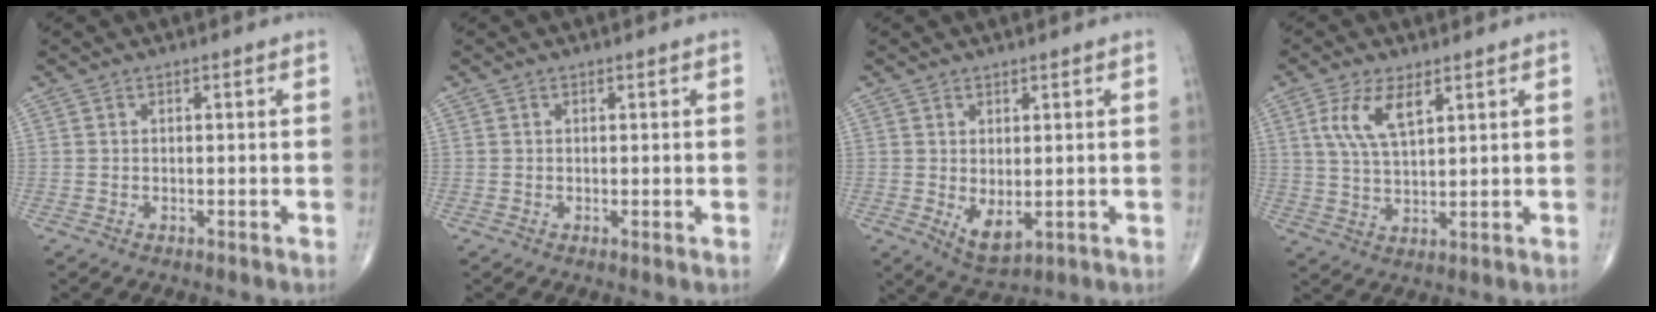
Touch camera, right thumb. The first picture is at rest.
{"total": 0.0}
{"total": 4.8, "force": [-0.3, 2.3, 4.1], "torque": [-0.063, -0.013, 0.009]}
{"total": 7.4, "force": [3.4, 2.9, 5.9], "torque": [-0.117, -0.011, 0.073]}